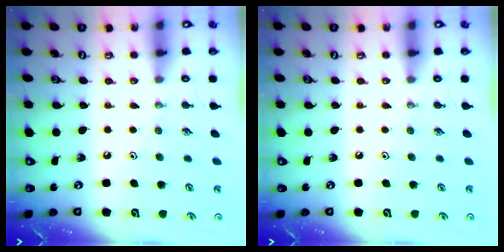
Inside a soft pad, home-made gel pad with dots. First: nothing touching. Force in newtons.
{"total": 0.0}